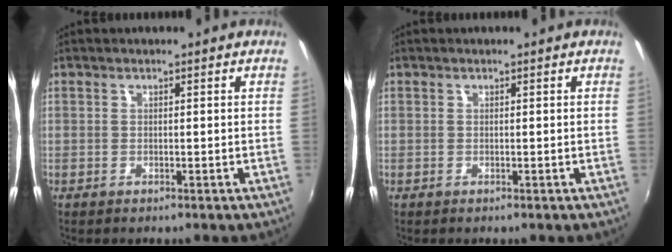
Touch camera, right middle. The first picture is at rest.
{"total": 0.0}